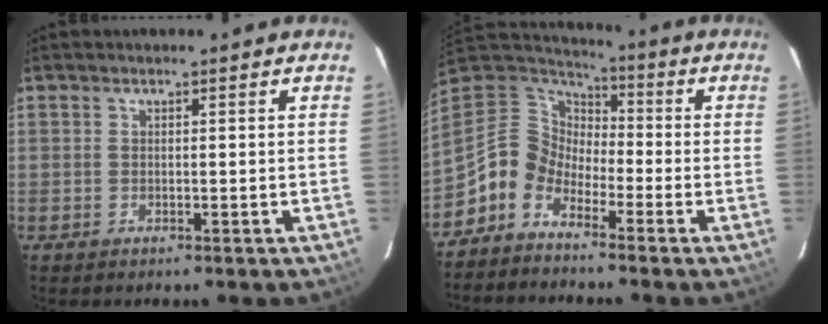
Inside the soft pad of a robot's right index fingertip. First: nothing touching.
{"total": 10.3, "force": [-6.4, 7.3, 3.3], "torque": [-0.083, 0.029, -0.148]}